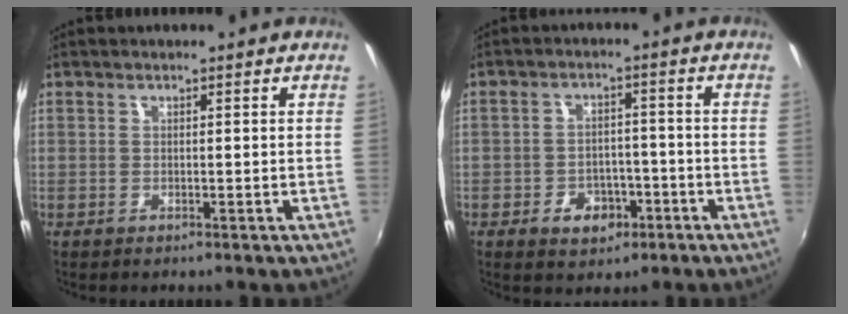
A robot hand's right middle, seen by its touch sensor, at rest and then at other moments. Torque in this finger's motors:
{"motor_torque": [0.75, -0.61, 0.10, 0.03]}